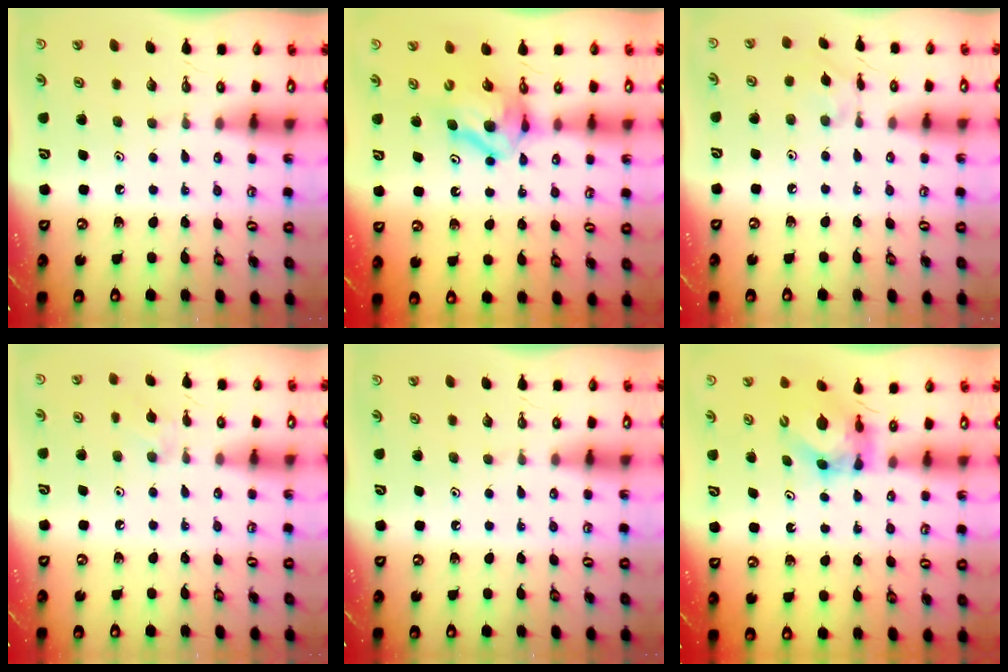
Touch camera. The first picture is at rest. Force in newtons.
{"total": 9.0, "press": 9.0, "slide": 0.9}
{"total": 2.1, "press": 2.1, "slide": 0.3}
{"total": 7.5, "press": 7.5, "slide": 0.8}
{"total": 0.0}
{"total": 5.7, "press": 5.7, "slide": 0.5}